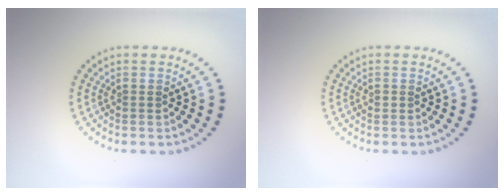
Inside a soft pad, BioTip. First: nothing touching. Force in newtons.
{"total": 0.7, "press": 0.7, "slide": 0.1}